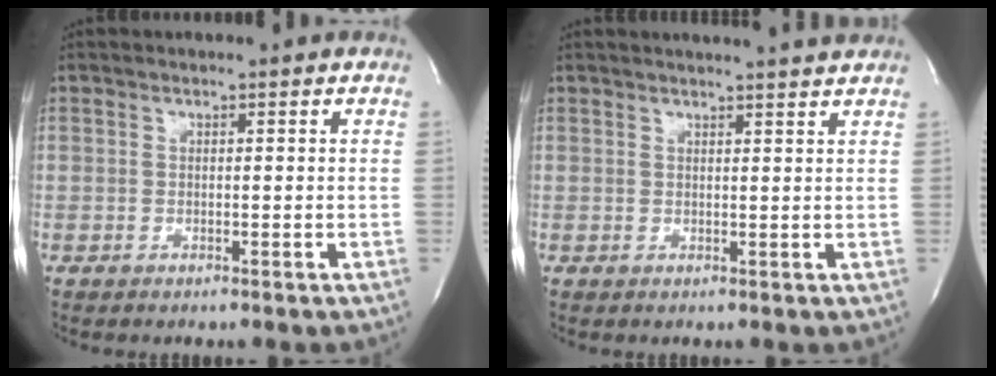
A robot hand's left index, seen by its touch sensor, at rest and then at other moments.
{"total": 7.0, "force": [6.6, -0.6, 2.3], "torque": [-0.032, 0.008, 0.068]}